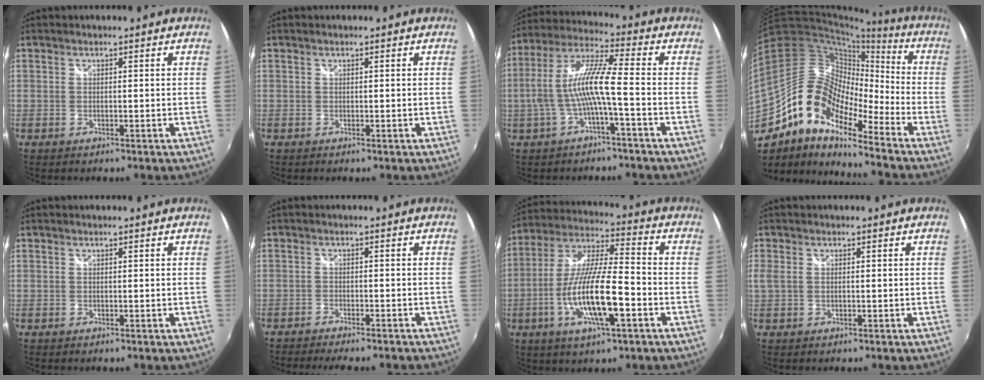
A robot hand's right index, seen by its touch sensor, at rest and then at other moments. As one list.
[{"total": 0.0}, {"total": 10.4, "force": [-2.5, 0.7, 10.1], "torque": [-0.208, 0.009, -0.038]}, {"total": 16.7, "force": [-10.1, 7.4, 11.0], "torque": [-0.188, 0.001, -0.208]}, {"total": 0.0}, {"total": 9.2, "force": [-8.1, 1.4, 4.2], "torque": [-0.095, -0.016, -0.118]}, {"total": 15.9, "force": [-5.4, 3.3, 14.6], "torque": [-0.292, -0.013, -0.102]}, {"total": 2.5, "force": [0.3, 1.4, 2.1], "torque": [-0.044, -0.005, 0.004]}]